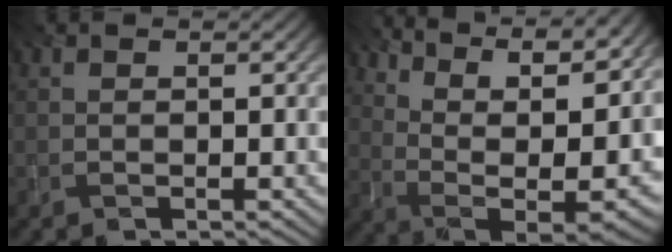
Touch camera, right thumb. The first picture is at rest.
{"total": 16.0, "force": [8.9, 6.1, 11.9], "torque": [-0.190, 0.033, 0.140]}